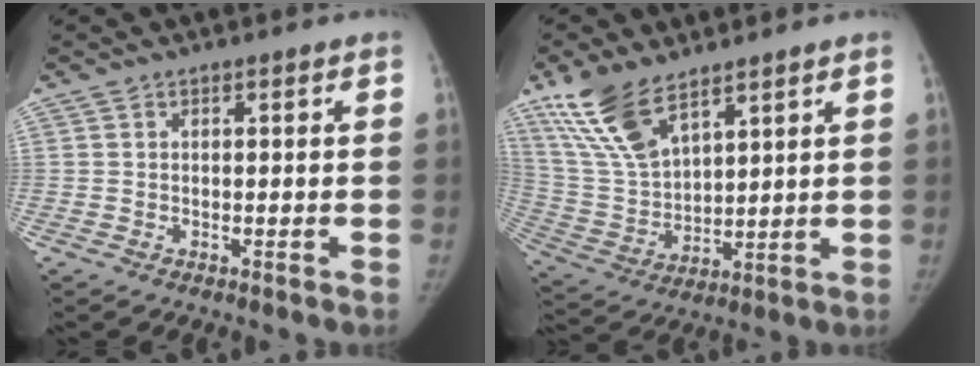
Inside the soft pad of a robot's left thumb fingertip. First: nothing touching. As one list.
[{"total": 13.3, "force": [9.0, 5.5, 8.1], "torque": [-0.152, -0.036, 0.194]}]